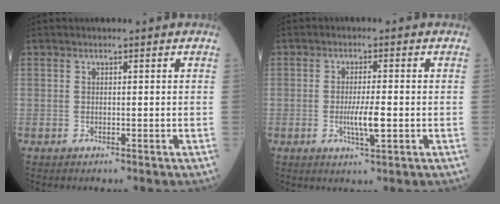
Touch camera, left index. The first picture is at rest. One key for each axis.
{"total": 4.4, "fx": -1.0, "fy": 0.4, "fz": 4.2, "tx": -0.083, "ty": -0.006, "tz": -0.016}